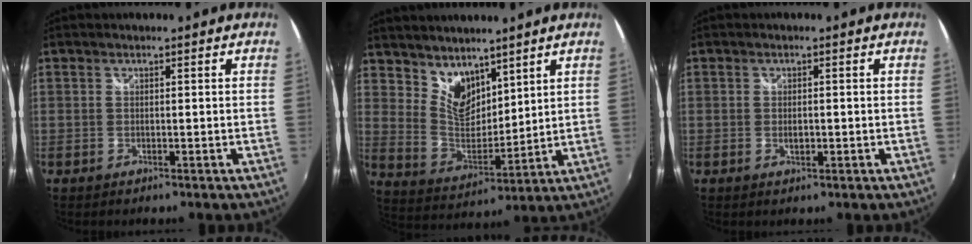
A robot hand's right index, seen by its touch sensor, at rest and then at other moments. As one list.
[{"total": 9.3, "force": [6.9, 5.0, 3.6], "torque": [-0.058, -0.001, 0.141]}, {"total": 1.4, "force": [-0.3, 0.8, 1.1], "torque": [-0.018, 0.000, -0.005]}]